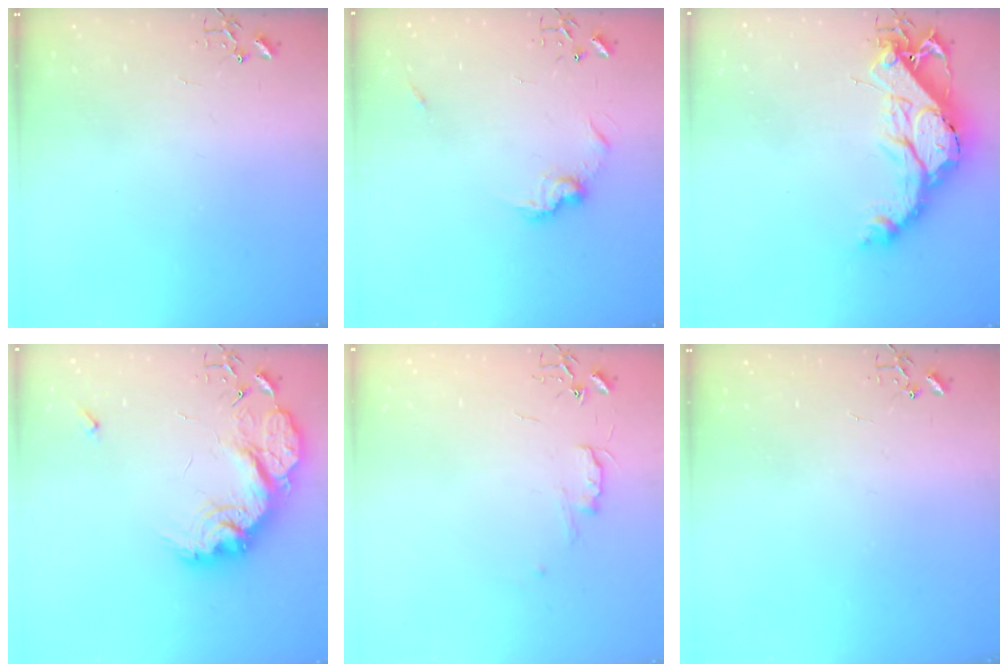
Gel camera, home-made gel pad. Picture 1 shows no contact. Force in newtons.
{"total": 8.8, "press": 8.8, "slide": 0.4}
{"total": 18.0, "press": 17.9, "slide": 1.7}
{"total": 19.6, "press": 19.6, "slide": 1.3}
{"total": 5.8, "press": 5.7, "slide": 0.7}
{"total": 0.0}